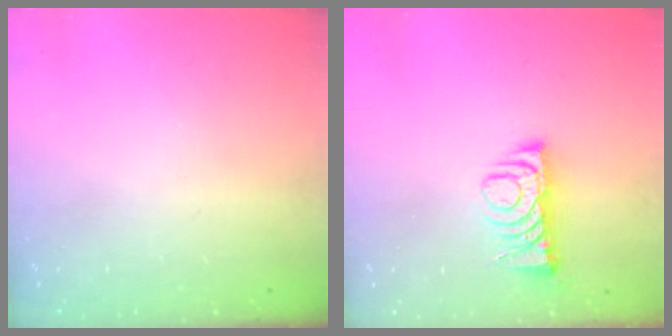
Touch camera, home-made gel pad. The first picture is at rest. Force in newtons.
{"total": 7.0, "press": 7.0, "slide": 0.7}